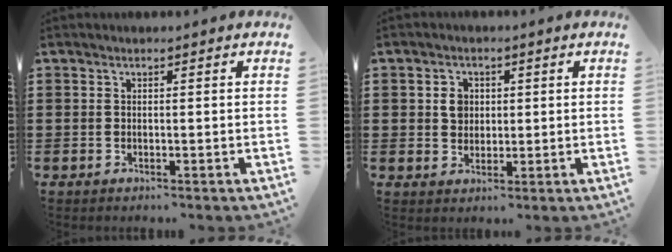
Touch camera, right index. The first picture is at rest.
{"total": 3.2, "force": [0.6, 2.6, 1.7], "torque": [-0.041, 0.011, 0.009]}